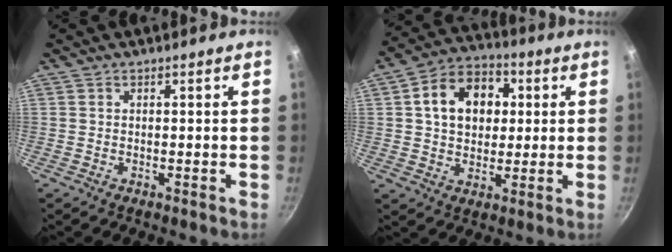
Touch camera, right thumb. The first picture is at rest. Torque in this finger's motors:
{"motor_torque": [-0.62, 1.11, 0.35, -0.14, 0.12]}